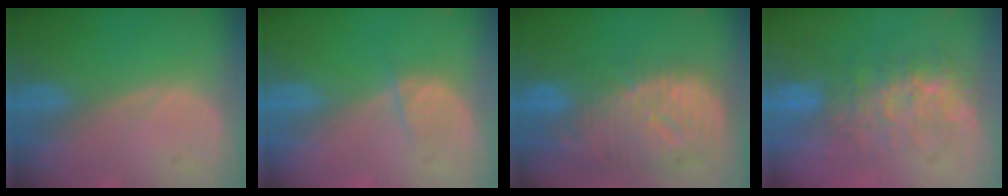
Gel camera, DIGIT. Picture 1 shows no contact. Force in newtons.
{"total": 1.9, "press": 1.9, "slide": 0.4}
{"total": 12.5, "press": 10.8, "slide": 6.3}
{"total": 8.1, "press": 7.8, "slide": 1.9}